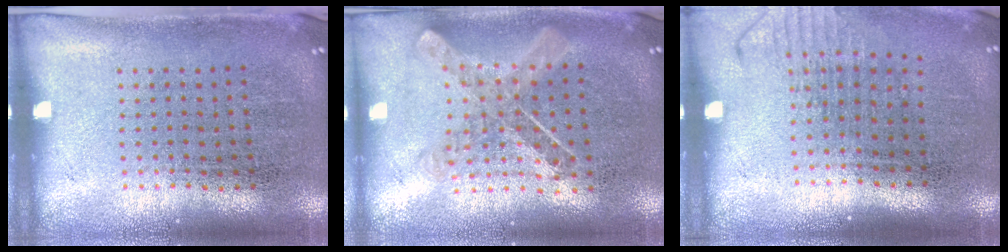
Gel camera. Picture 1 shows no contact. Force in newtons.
{"total": 0.9, "press": 0.9, "slide": 0.2}
{"total": 1.3, "press": 1.0, "slide": 0.8}